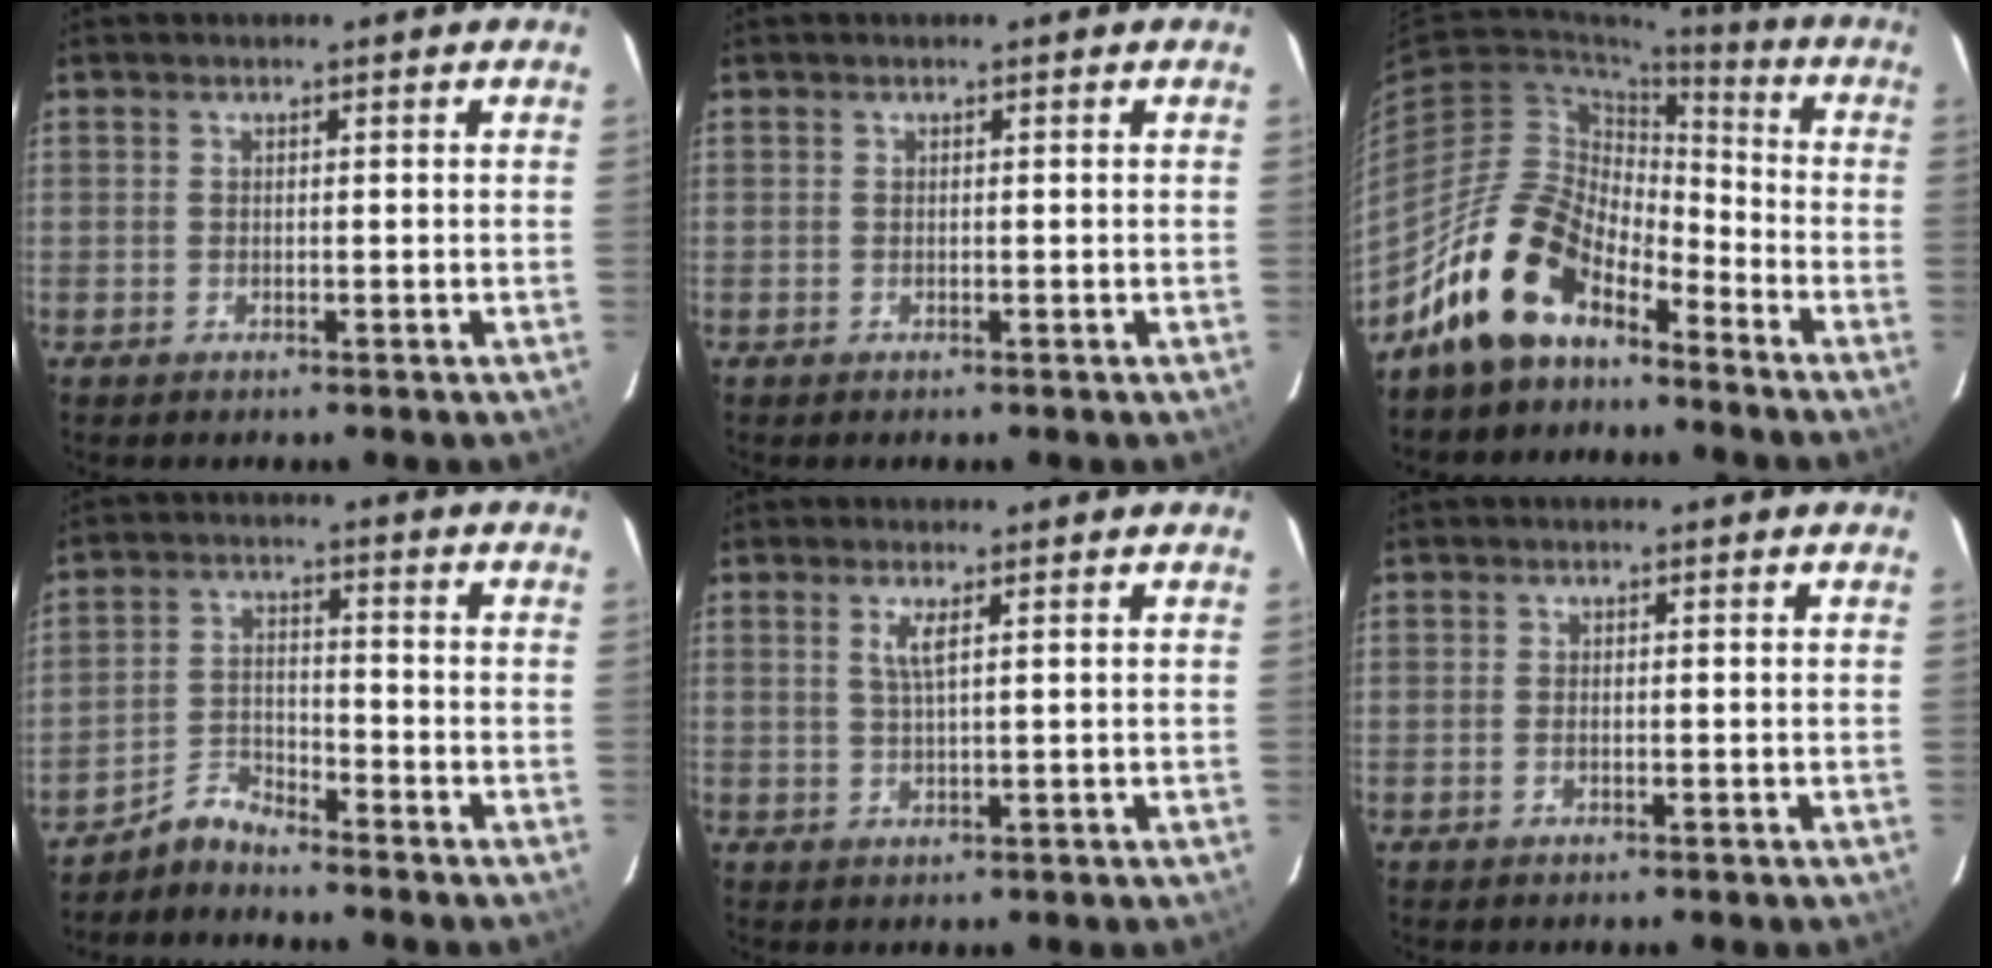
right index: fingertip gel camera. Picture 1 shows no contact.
{"total": 0.0}
{"total": 14.6, "force": [-10.8, 7.0, 7.0], "torque": [-0.135, 0.021, -0.198]}
{"total": 4.4, "force": [-4.4, 0.5, 0.3], "torque": [-0.008, 0.017, -0.091]}
{"total": 2.5, "force": [1.0, 0.0, 2.3], "torque": [-0.047, -0.002, 0.021]}
{"total": 0.9, "force": [-0.3, 0.5, 0.7], "torque": [-0.016, 0.000, -0.006]}